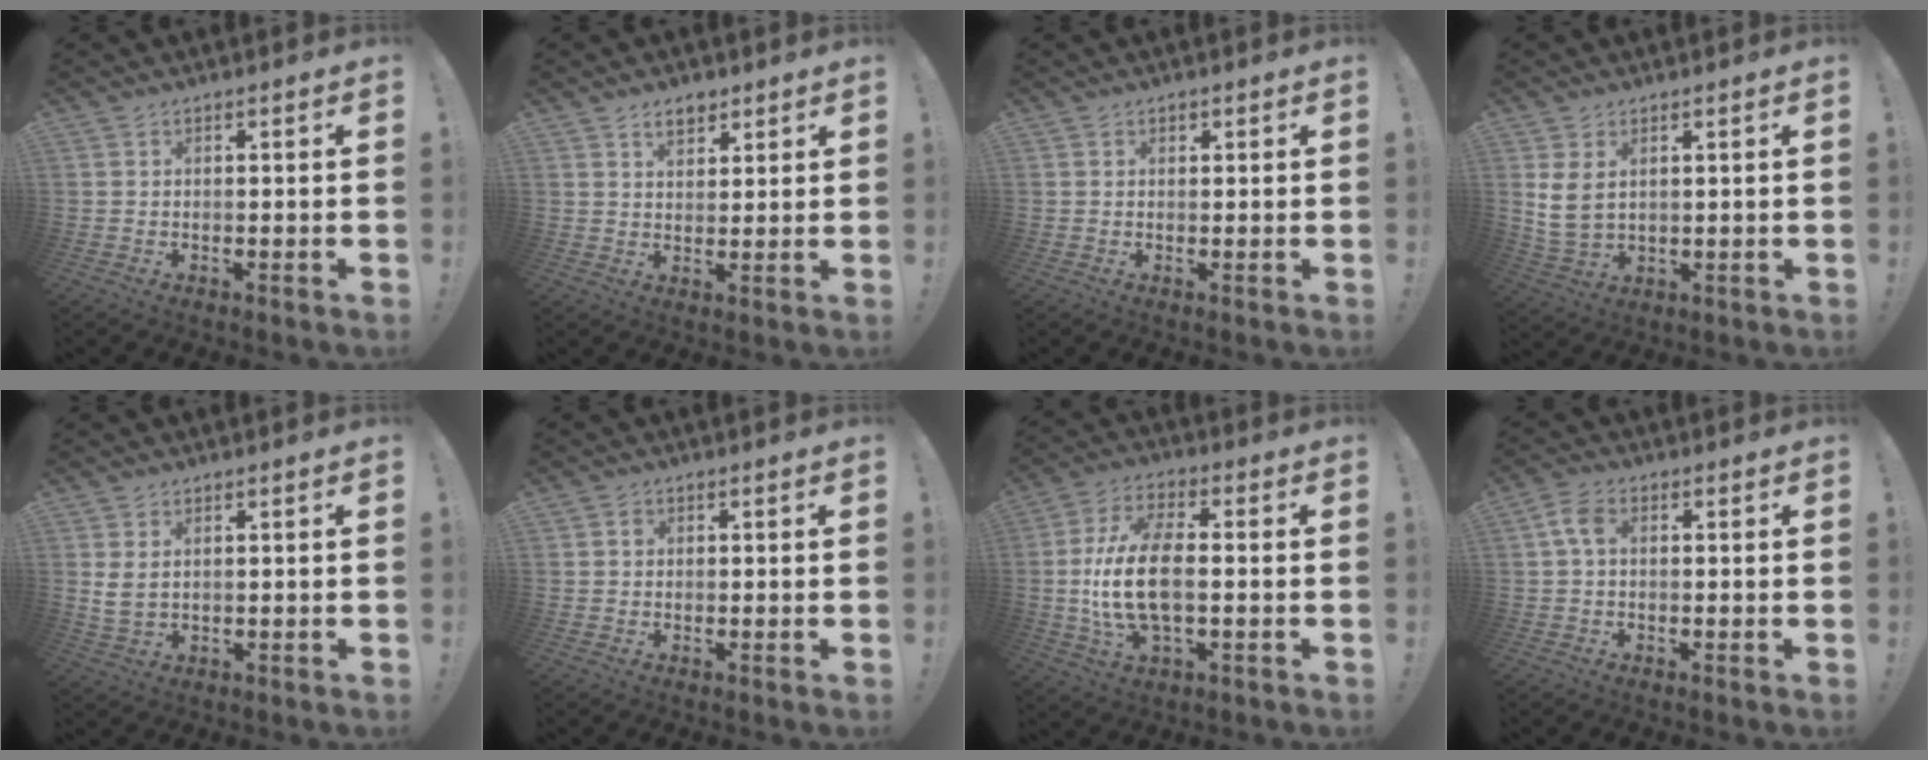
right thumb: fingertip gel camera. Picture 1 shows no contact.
{"total": 4.8, "force": [3.3, 2.9, 2.1], "torque": [-0.028, -0.012, 0.058]}
{"total": 0.8, "force": [0.4, 0.6, 0.2], "torque": [-0.001, -0.001, 0.007]}
{"total": 6.3, "force": [2.4, 3.9, 4.3], "torque": [-0.080, -0.012, 0.045]}
{"total": 3.9, "force": [1.4, 2.2, 2.8], "torque": [-0.045, -0.008, 0.024]}
{"total": 1.3, "force": [0.0, 1.3, 0.3], "torque": [-0.002, 0.001, -0.001]}
{"total": 15.4, "force": [-1.0, 7.4, 13.5], "torque": [-0.279, 0.001, -0.019]}
{"total": 5.2, "force": [0.9, 3.4, 3.8], "torque": [-0.084, 0.013, 0.018]}